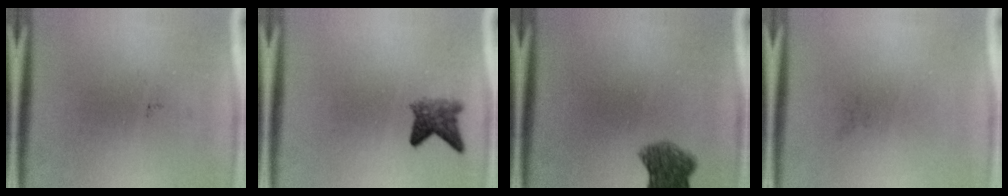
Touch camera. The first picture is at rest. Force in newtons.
{"total": 3.2}
{"total": 5.9}
{"total": 0.0}